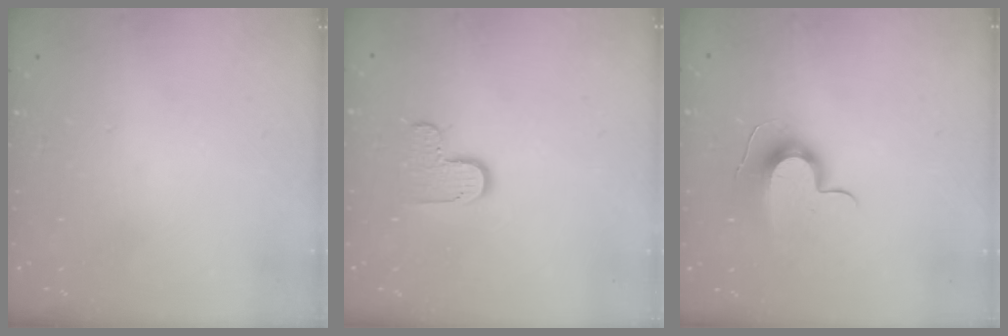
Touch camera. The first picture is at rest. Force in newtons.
{"total": 6.6, "press": 6.5, "slide": 0.4}
{"total": 10.8, "press": 10.8, "slide": 0.2}